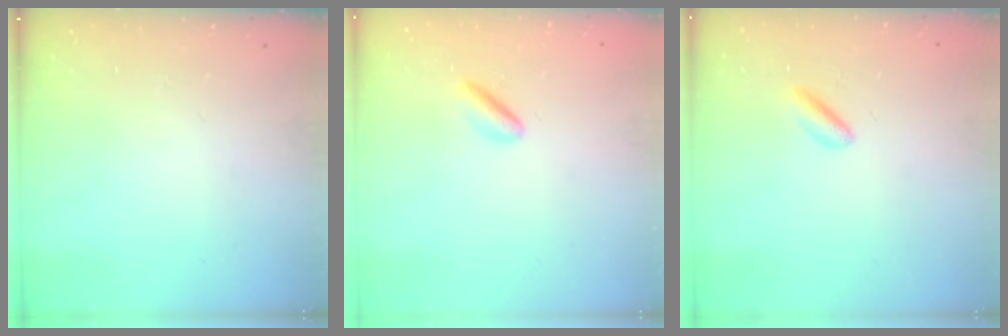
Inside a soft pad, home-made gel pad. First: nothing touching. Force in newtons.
{"total": 2.7, "press": 2.6, "slide": 0.7}
{"total": 1.9, "press": 1.8, "slide": 0.7}